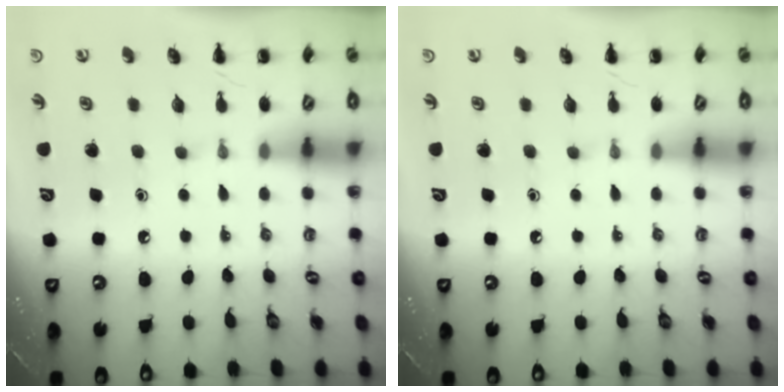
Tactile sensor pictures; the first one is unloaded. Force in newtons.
{"total": 0.0}